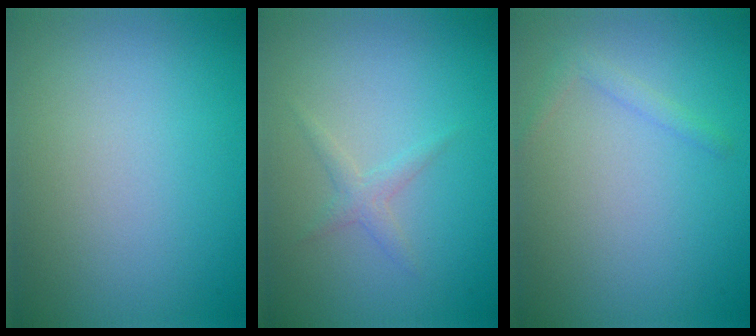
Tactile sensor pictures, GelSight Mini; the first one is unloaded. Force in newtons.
{"total": 1.3, "press": 1.3, "slide": 0.0}
{"total": 1.1, "press": 1.1, "slide": 0.1}